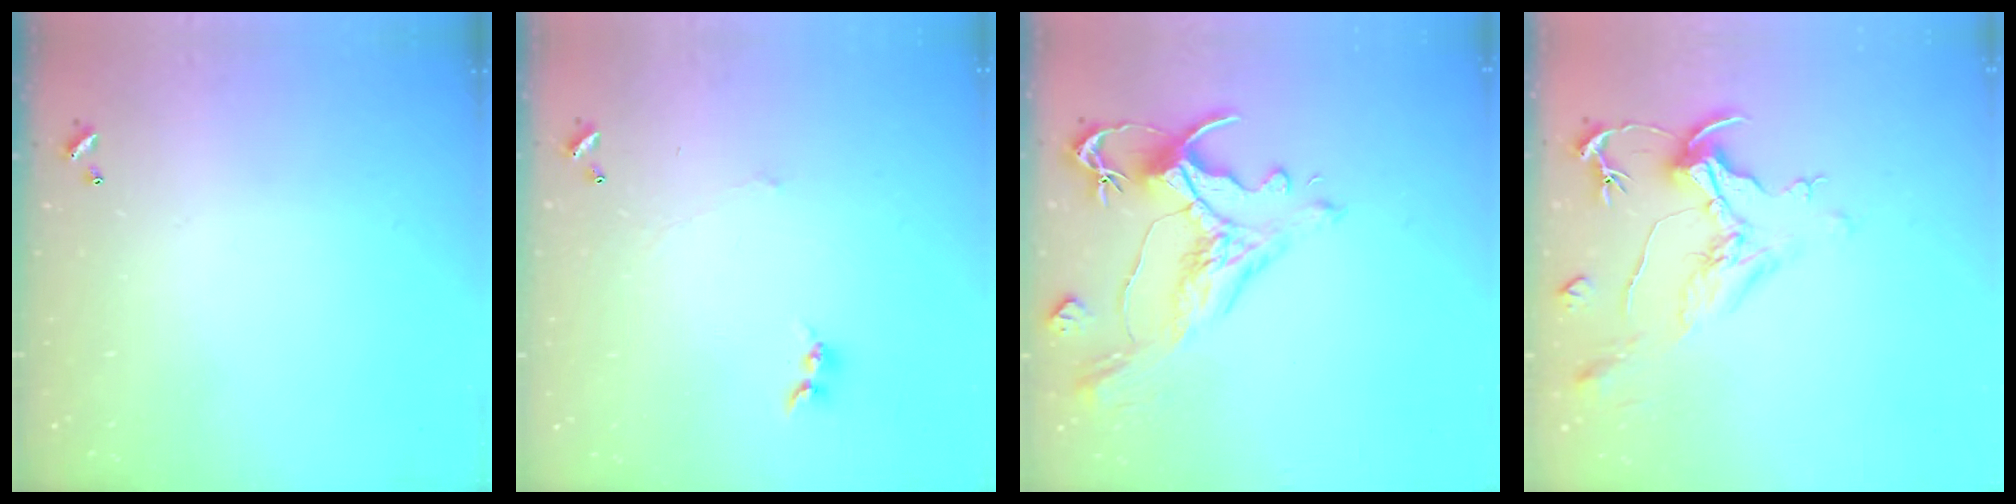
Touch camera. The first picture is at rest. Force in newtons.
{"total": 1.4, "press": 1.3, "slide": 0.4}
{"total": 1.7, "press": 0.9, "slide": 1.5}
{"total": 2.1, "press": 1.7, "slide": 1.3}